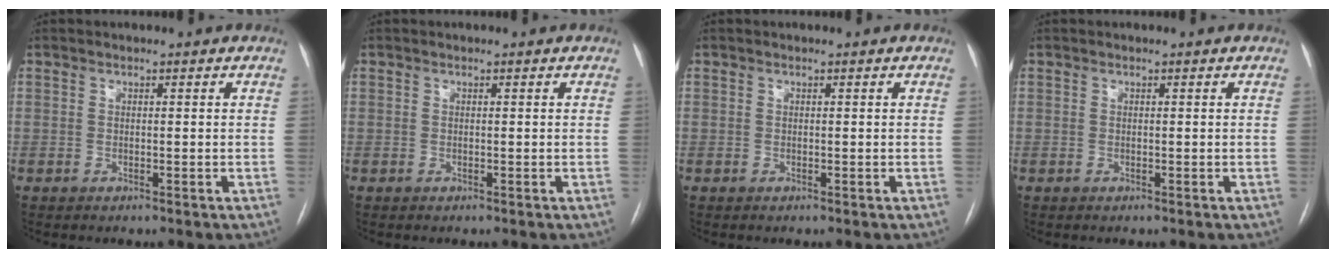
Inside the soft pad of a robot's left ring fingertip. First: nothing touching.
{"total": 0.0}
{"total": 0.0}
{"total": 0.0}